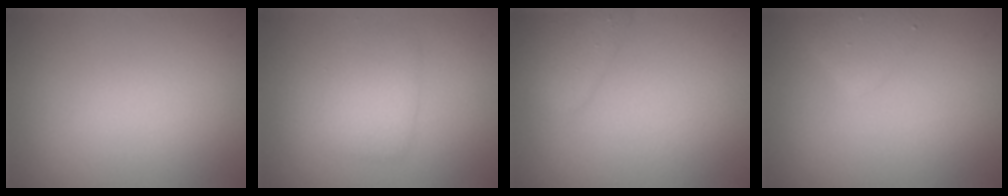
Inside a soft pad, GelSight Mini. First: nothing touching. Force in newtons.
{"total": 2.9, "press": 2.9, "slide": 0.1}
{"total": 1.8, "press": 1.8, "slide": 0.1}
{"total": 2.1, "press": 2.1, "slide": 0.1}